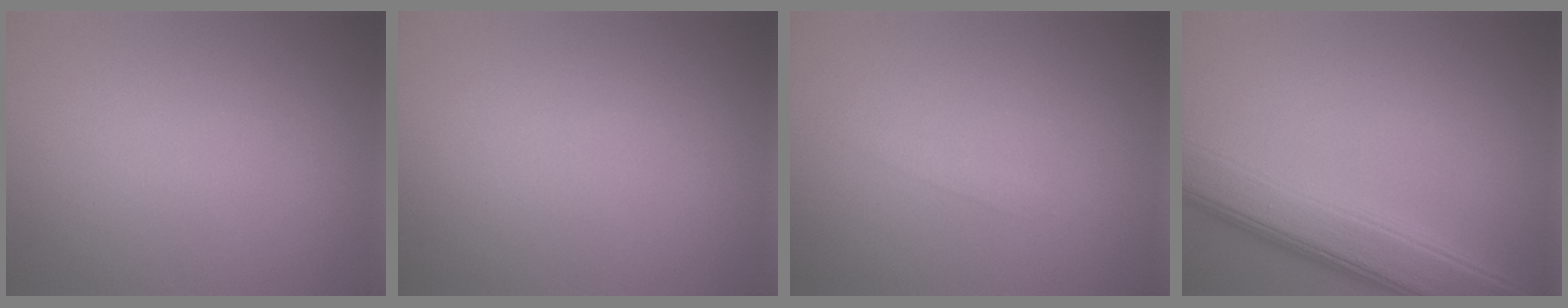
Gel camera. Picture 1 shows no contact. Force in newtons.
{"total": 0.0}
{"total": 0.8, "press": 0.8, "slide": 0.1}
{"total": 7.3, "press": 7.3, "slide": 0.3}